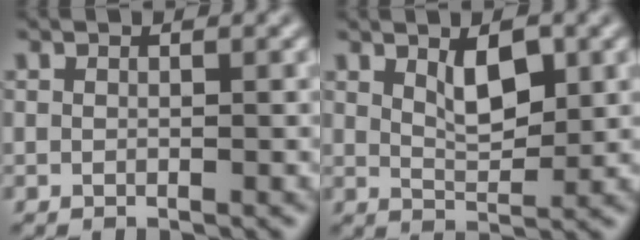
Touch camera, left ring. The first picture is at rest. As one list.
[{"total": 3.4, "force": [1.4, 1.4, 2.8], "torque": [-0.049, -0.002, 0.027]}]